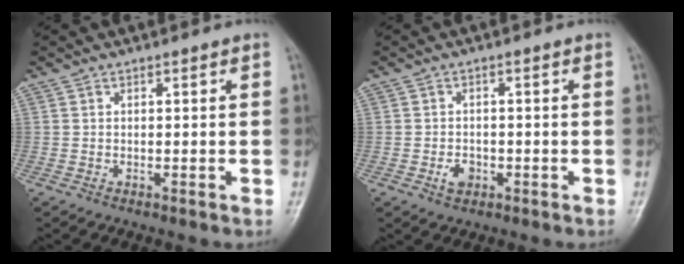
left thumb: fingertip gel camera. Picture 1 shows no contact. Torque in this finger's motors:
{"motor_torque": [0.47, 0.61, 0.51, 0.33, 0.01]}